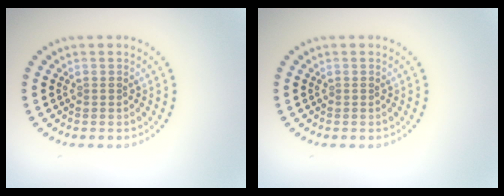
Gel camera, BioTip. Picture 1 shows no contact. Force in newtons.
{"total": 0.0}